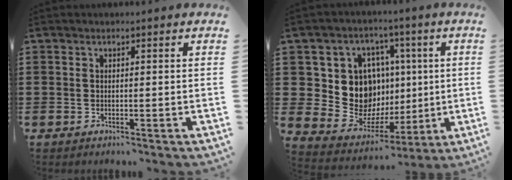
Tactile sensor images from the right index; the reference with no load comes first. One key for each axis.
{"total": 12.9, "fx": 2.0, "fy": 11.4, "fz": 5.8, "tx": -0.140, "ty": -0.005, "tz": 0.050}